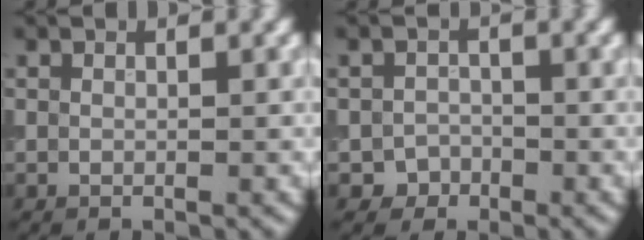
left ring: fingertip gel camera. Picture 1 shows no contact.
{"total": 1.5, "force": [-1.0, 1.2, -0.3], "torque": [0.016, 0.007, -0.018]}